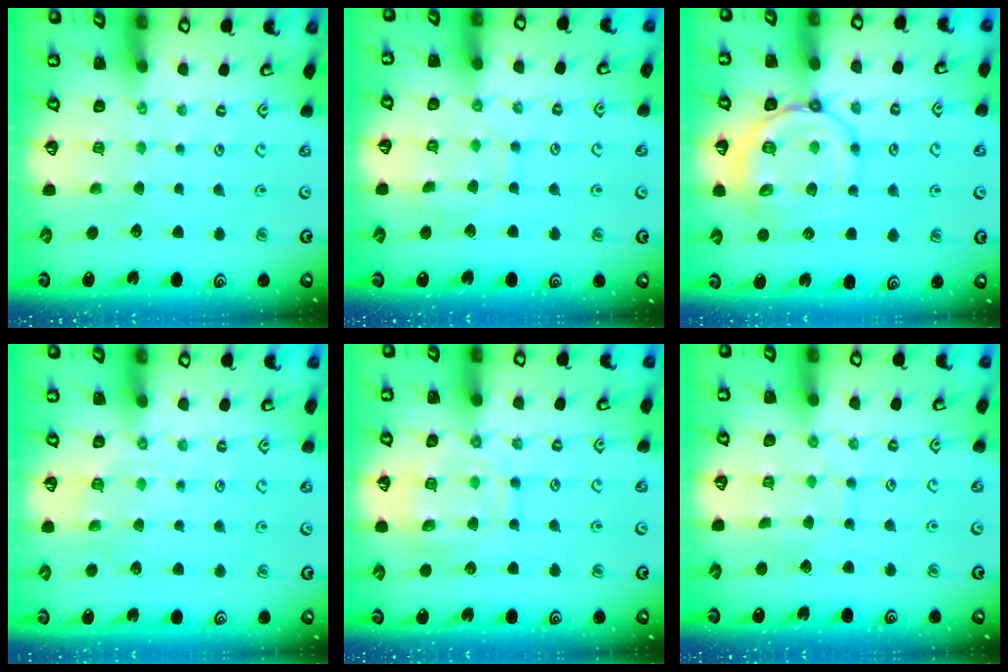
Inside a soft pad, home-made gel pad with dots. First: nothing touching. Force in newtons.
{"total": 7.4, "press": 7.4, "slide": 0.7}
{"total": 13.0, "press": 12.8, "slide": 2.0}
{"total": 3.0, "press": 2.9, "slide": 0.7}
{"total": 13.4, "press": 13.3, "slide": 1.2}
{"total": 6.9, "press": 6.9, "slide": 0.6}